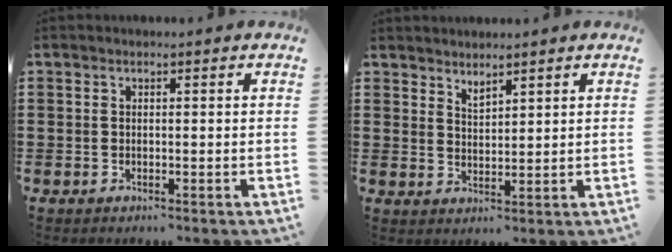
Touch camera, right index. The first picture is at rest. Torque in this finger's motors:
{"motor_torque": [-0.13, -0.05, -0.01, 0.00]}